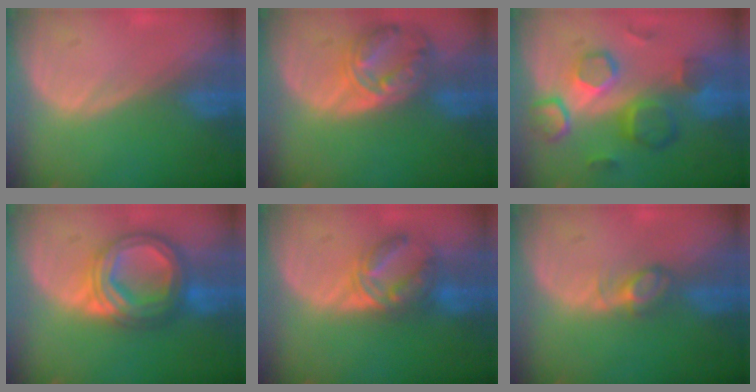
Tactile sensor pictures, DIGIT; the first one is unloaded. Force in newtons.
{"total": 8.1, "press": 7.0, "slide": 4.1}
{"total": 8.4, "press": 8.3, "slide": 1.3}
{"total": 8.4, "press": 8.4, "slide": 0.5}
{"total": 6.5, "press": 6.2, "slide": 1.9}
{"total": 2.5, "press": 2.4, "slide": 0.3}